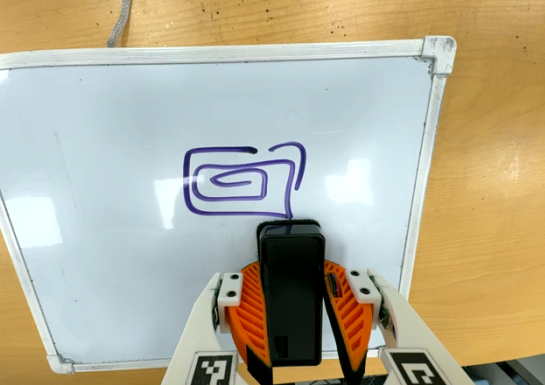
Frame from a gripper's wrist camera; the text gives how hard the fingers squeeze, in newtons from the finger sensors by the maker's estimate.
{"total": 9.5, "left": 7.3, "right": 11.6}